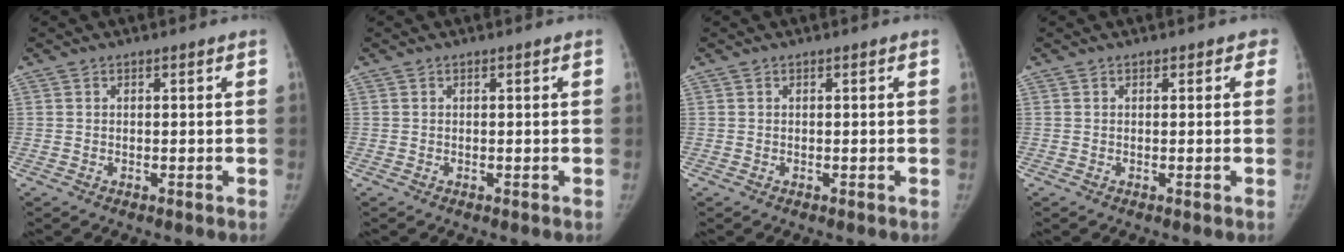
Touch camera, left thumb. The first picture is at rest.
{"total": 0.0}
{"total": 0.0}
{"total": 1.2, "force": [0.7, 0.9, 0.4], "torque": [0.019, 0.002, 0.000]}